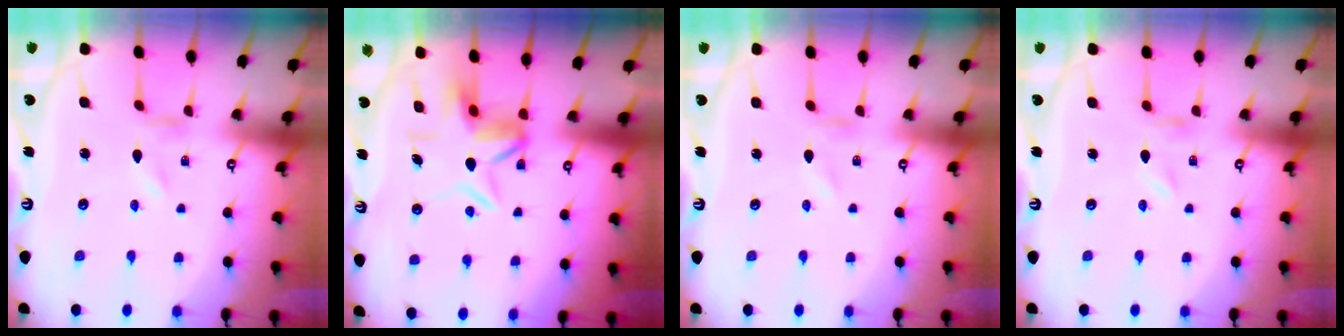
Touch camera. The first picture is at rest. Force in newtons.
{"total": 6.7, "press": 6.7, "slide": 0.5}
{"total": 0.7, "press": 0.7, "slide": 0.1}
{"total": 0.0}